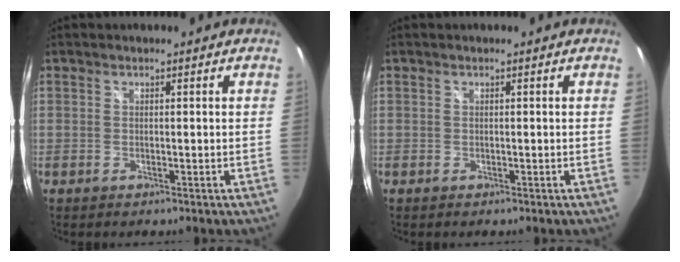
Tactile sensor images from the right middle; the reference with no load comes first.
{"total": 0.0}